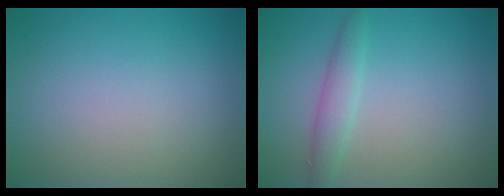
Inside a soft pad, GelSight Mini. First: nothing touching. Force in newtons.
{"total": 1.9, "press": 1.9, "slide": 0.0}